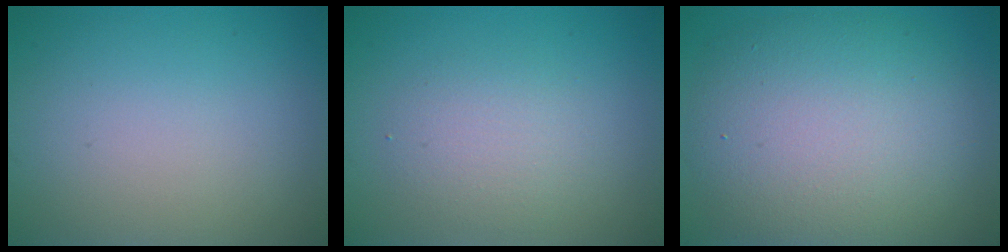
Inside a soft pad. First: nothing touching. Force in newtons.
{"total": 2.5, "press": 2.5, "slide": 0.1}
{"total": 10.3, "press": 10.3, "slide": 0.3}